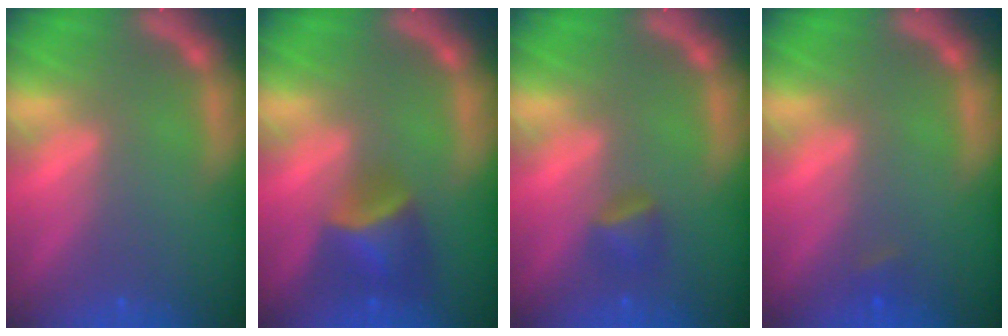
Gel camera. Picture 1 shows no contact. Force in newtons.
{"total": 4.4}
{"total": 1.9}
{"total": 0.9}